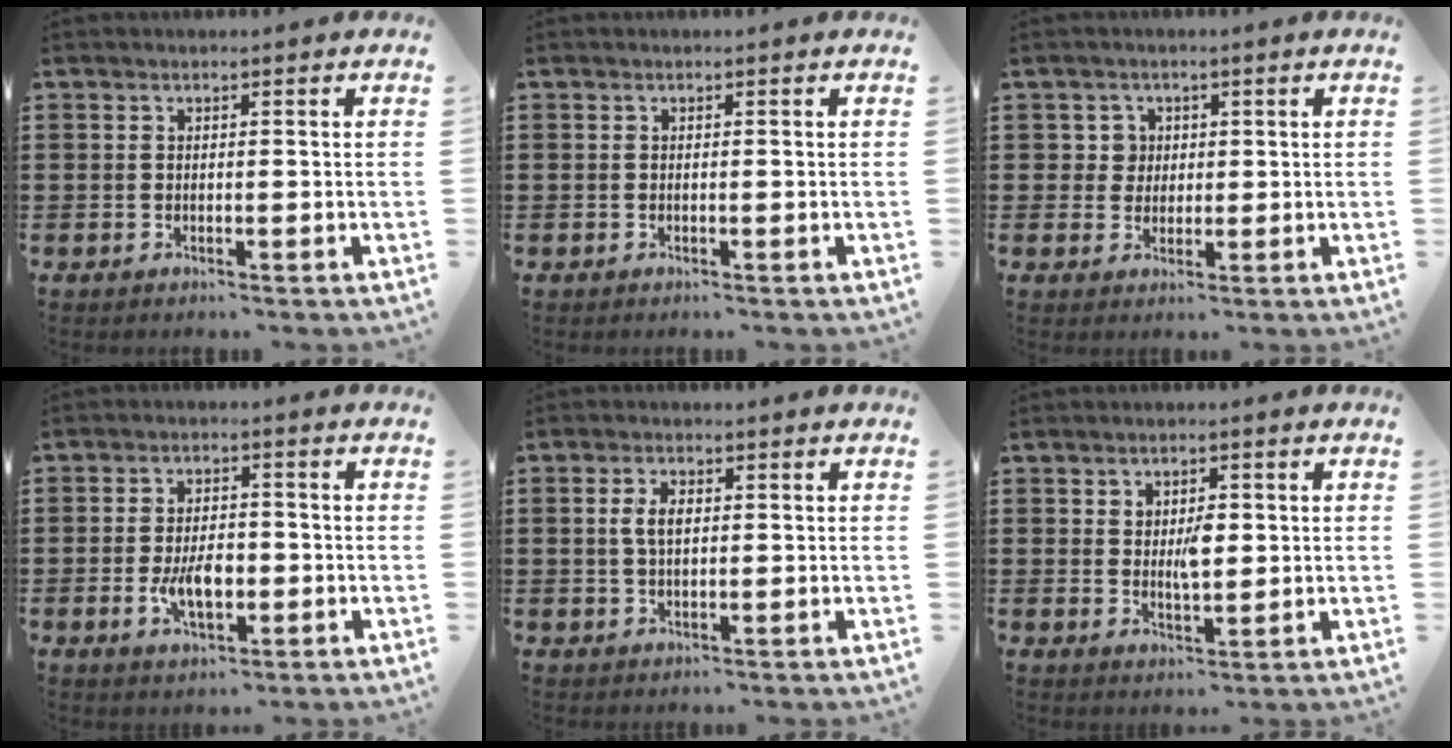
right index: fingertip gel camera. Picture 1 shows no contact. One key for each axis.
{"total": 0.0}
{"total": 3.0, "fx": 0.6, "fy": 2.9, "fz": 0.6, "tx": -0.027, "ty": 0.011, "tz": 0.008}
{"total": 5.8, "fx": -1.3, "fy": 3.0, "fz": 4.8, "tx": -0.088, "ty": -0.002, "tz": -0.025}
{"total": 3.5, "fx": 0.5, "fy": 1.7, "fz": 3.0, "tx": -0.063, "ty": 0.008, "tz": 0.007}
{"total": 3.9, "fx": 0.8, "fy": 1.9, "fz": 3.2, "tx": -0.060, "ty": 0.003, "tz": 0.011}